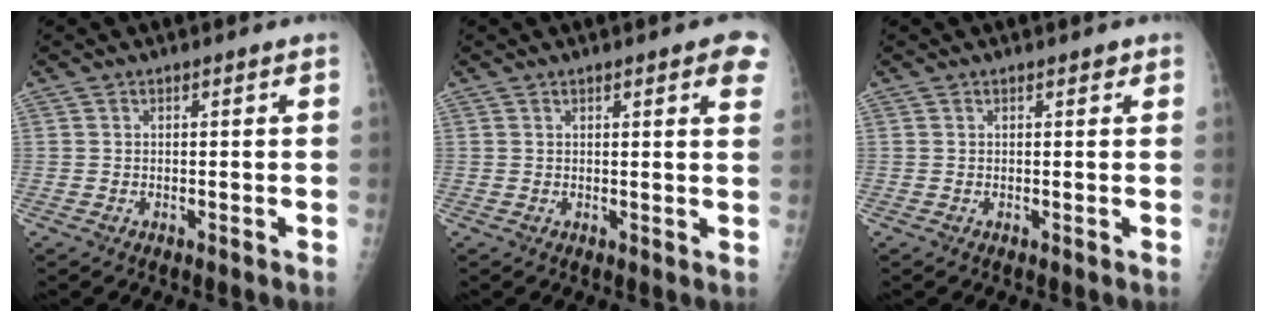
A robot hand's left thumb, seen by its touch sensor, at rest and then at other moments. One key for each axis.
{"total": 5.5, "fx": 3.0, "fy": 1.3, "fz": 4.5, "tx": -0.034, "ty": -0.003, "tz": 0.030}
{"total": 0.7, "fx": 0.5, "fy": 0.4, "fz": 0.3, "tx": -0.001, "ty": -0.002, "tz": 0.003}